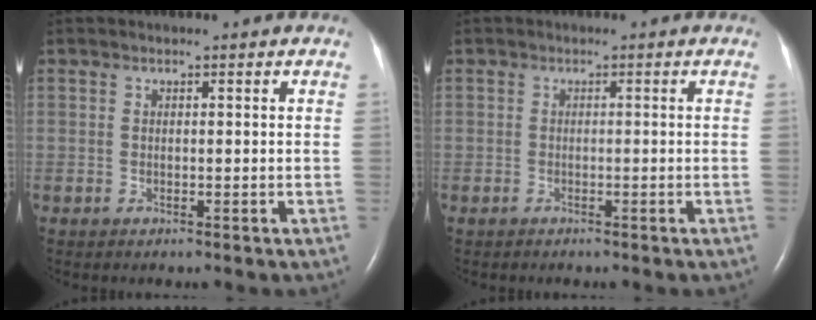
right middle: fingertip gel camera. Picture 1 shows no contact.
{"total": 0.0}